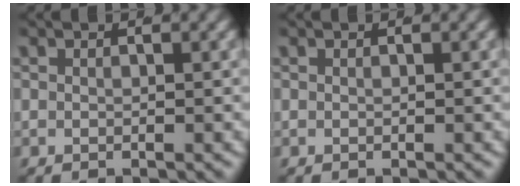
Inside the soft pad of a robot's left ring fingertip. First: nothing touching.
{"total": 0.0}